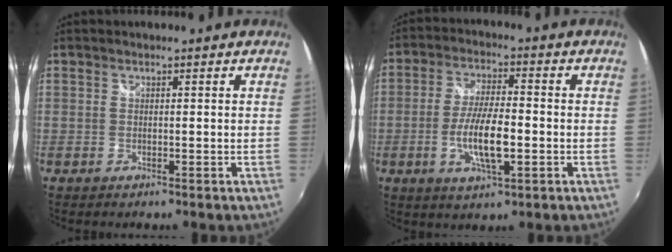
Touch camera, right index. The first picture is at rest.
{"total": 9.6, "force": [-2.6, 2.6, 8.9], "torque": [-0.174, -0.005, -0.047]}